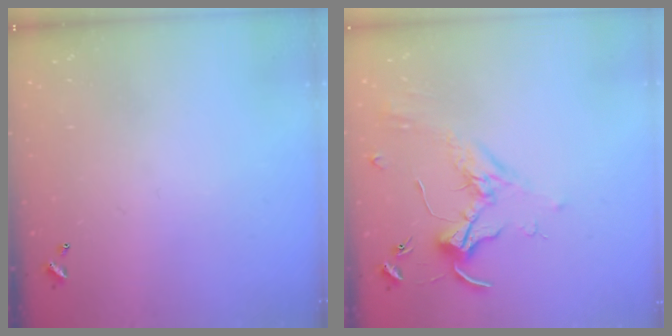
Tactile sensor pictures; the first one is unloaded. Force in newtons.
{"total": 1.7, "press": 1.7, "slide": 0.4}